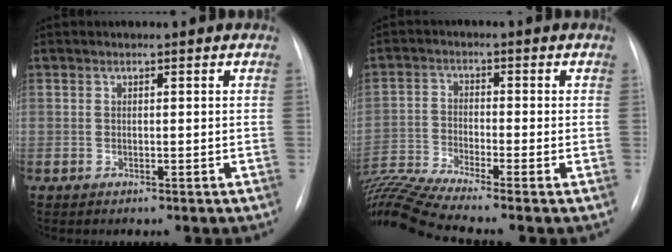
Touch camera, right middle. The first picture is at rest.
{"total": 12.2, "force": [-10.6, -1.9, 5.7], "torque": [-0.127, -0.009, -0.197]}